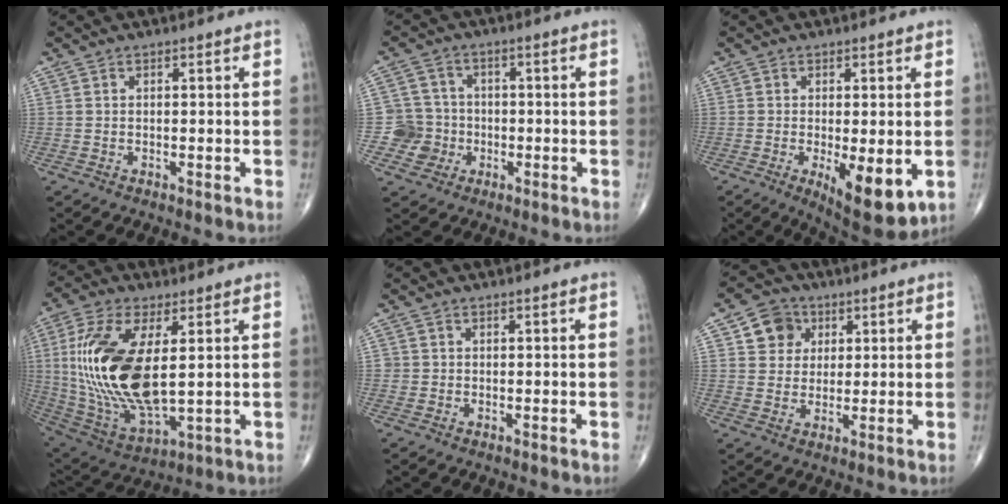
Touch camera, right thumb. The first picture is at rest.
{"total": 6.1, "force": [-1.8, 5.9, 0.0], "torque": [0.035, 0.015, -0.038]}
{"total": 10.0, "force": [-2.6, 3.6, 8.9], "torque": [-0.124, -0.023, -0.029]}
{"total": 22.1, "force": [2.6, 9.9, 19.6], "torque": [-0.411, -0.022, 0.058]}
{"total": 0.8, "force": [-0.1, 0.8, 0.0], "torque": [0.006, 0.005, -0.004]}
{"total": 6.9, "force": [2.5, 6.1, 2.0], "torque": [-0.002, -0.004, 0.039]}